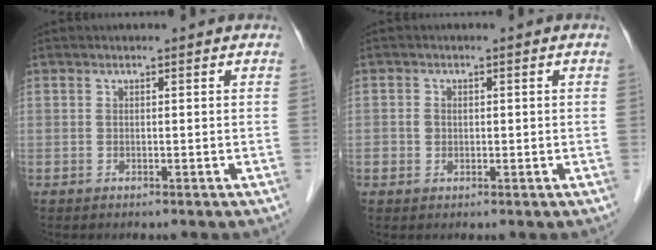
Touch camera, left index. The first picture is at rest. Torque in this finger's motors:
{"motor_torque": [0.17, 0.22, -0.01, 0.03]}